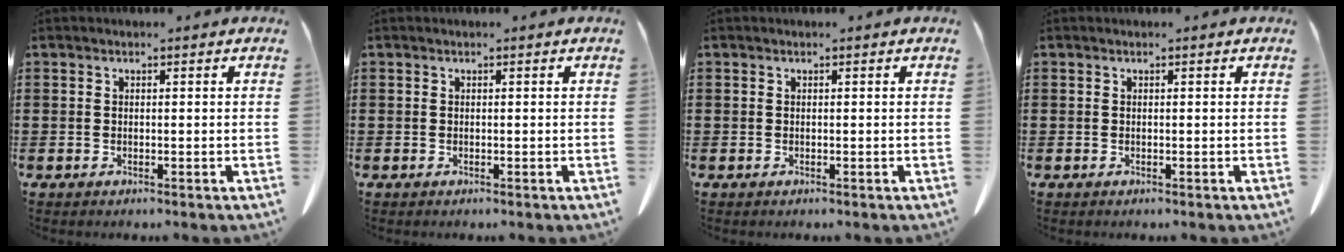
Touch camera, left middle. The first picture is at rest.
{"total": 0.0}
{"total": 0.0}
{"total": 0.0}